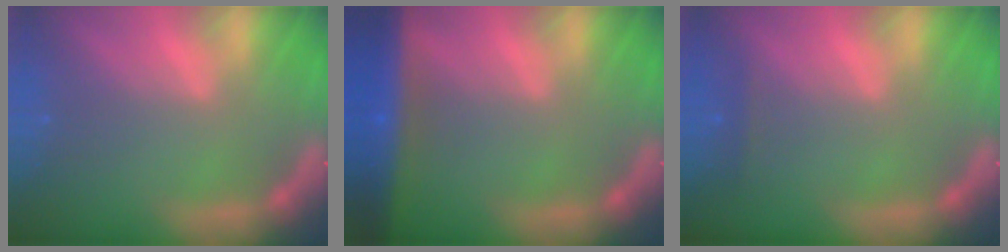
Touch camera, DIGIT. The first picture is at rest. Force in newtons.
{"total": 10.0}
{"total": 0.9}